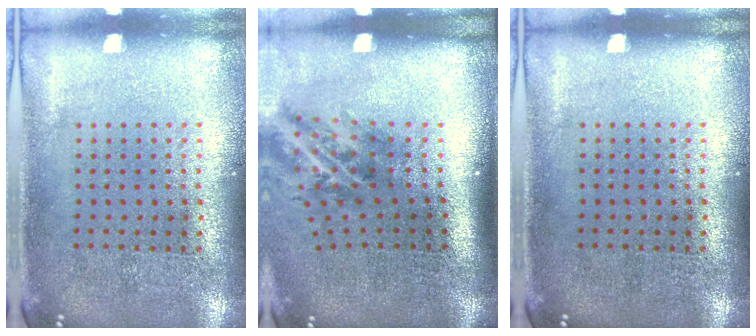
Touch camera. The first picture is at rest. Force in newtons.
{"total": 1.9, "press": 1.2, "slide": 1.4}
{"total": 0.0}